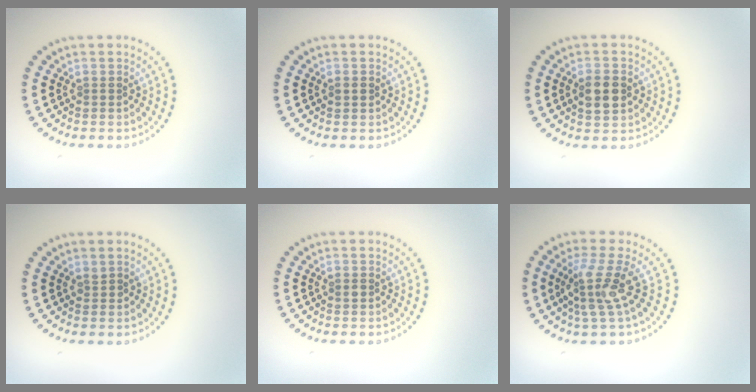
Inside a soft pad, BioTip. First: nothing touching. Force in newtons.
{"total": 1.1, "press": 1.1, "slide": 0.1}
{"total": 3.3, "press": 3.3, "slide": 0.0}
{"total": 0.5, "press": 0.5, "slide": 0.1}
{"total": 0.7, "press": 0.7, "slide": 0.1}
{"total": 3.5, "press": 2.6, "slide": 2.3}